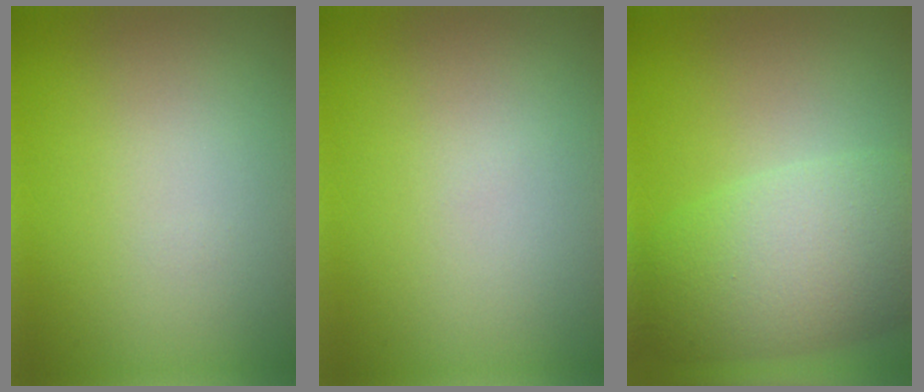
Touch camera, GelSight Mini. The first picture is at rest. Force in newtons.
{"total": 0.0}
{"total": 8.7, "press": 8.7, "slide": 0.5}